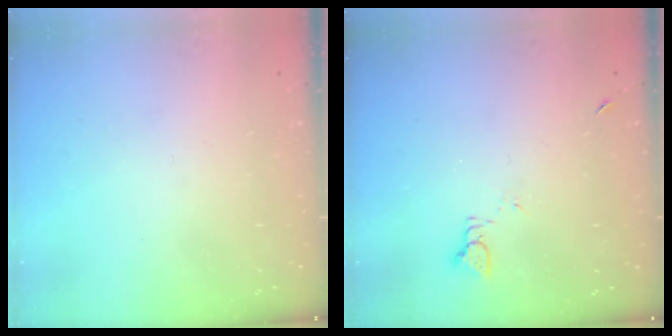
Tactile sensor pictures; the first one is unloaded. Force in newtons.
{"total": 1.7, "press": 1.7, "slide": 0.2}